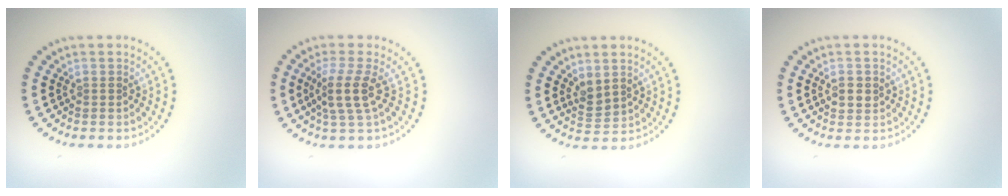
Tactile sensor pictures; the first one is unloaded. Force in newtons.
{"total": 3.1, "press": 2.3, "slide": 2.1}
{"total": 1.7, "press": 1.5, "slide": 0.8}
{"total": 1.5, "press": 1.5, "slide": 0.2}